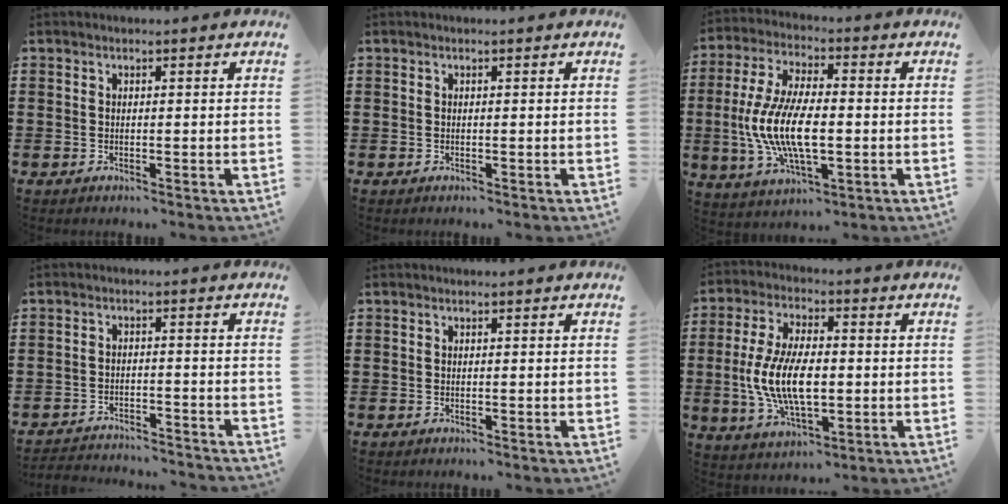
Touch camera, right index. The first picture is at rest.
{"total": 0.0}
{"total": 12.2, "force": [-1.6, 5.1, 10.9], "torque": [-0.248, -0.014, -0.035]}
{"total": 3.1, "force": [-3.1, 0.2, 0.0], "torque": [-0.007, 0.000, -0.065]}
{"total": 0.0}
{"total": 11.4, "force": [-1.1, 5.6, 9.9], "torque": [-0.219, -0.004, -0.023]}